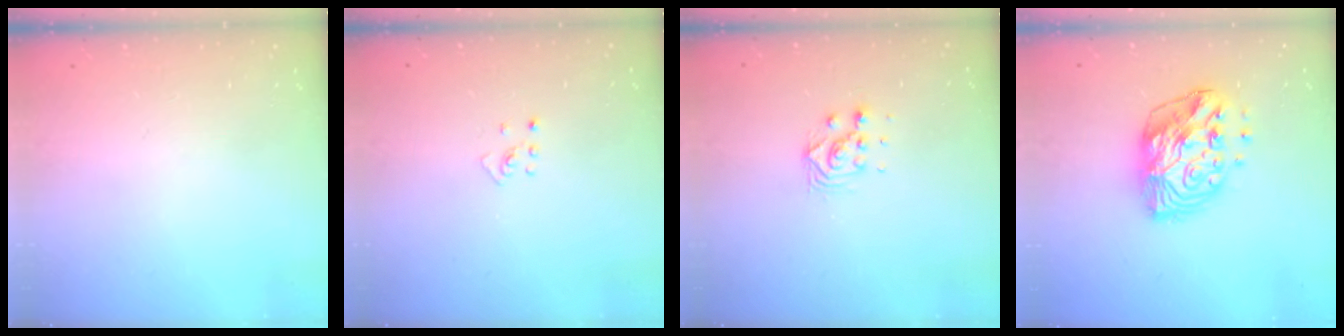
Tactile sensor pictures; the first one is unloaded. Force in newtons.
{"total": 2.7, "press": 2.7, "slide": 0.5}
{"total": 6.1, "press": 6.1, "slide": 0.2}
{"total": 13.7, "press": 13.6, "slide": 1.2}